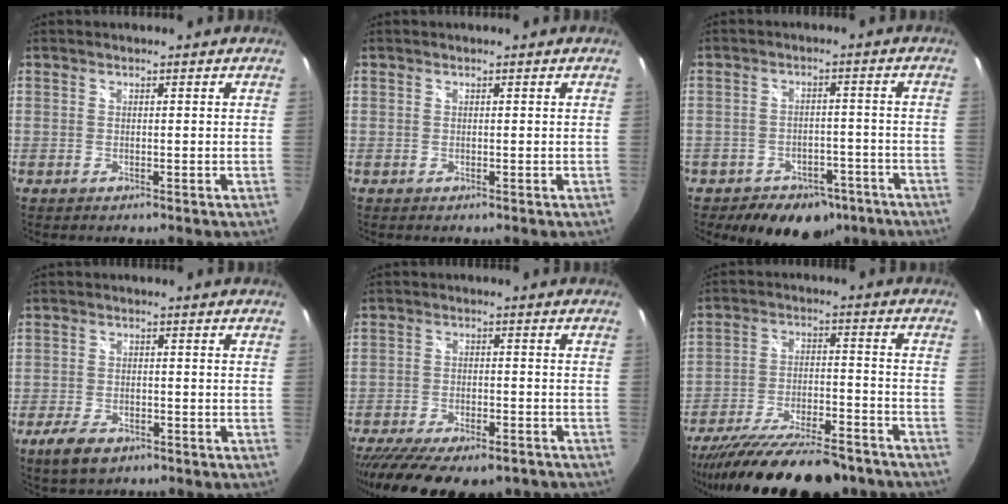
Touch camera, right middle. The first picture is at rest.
{"total": 0.0}
{"total": 11.7, "force": [-7.9, 7.5, 4.3], "torque": [-0.101, 0.017, -0.090]}
{"total": 6.3, "force": [-4.1, 3.1, 3.6], "torque": [-0.093, -0.014, -0.071]}
{"total": 19.4, "force": [-15.0, 6.5, 10.3], "torque": [-0.210, -0.052, -0.217]}
{"total": 24.2, "force": [-20.1, 6.2, 11.9], "torque": [-0.215, -0.043, -0.297]}